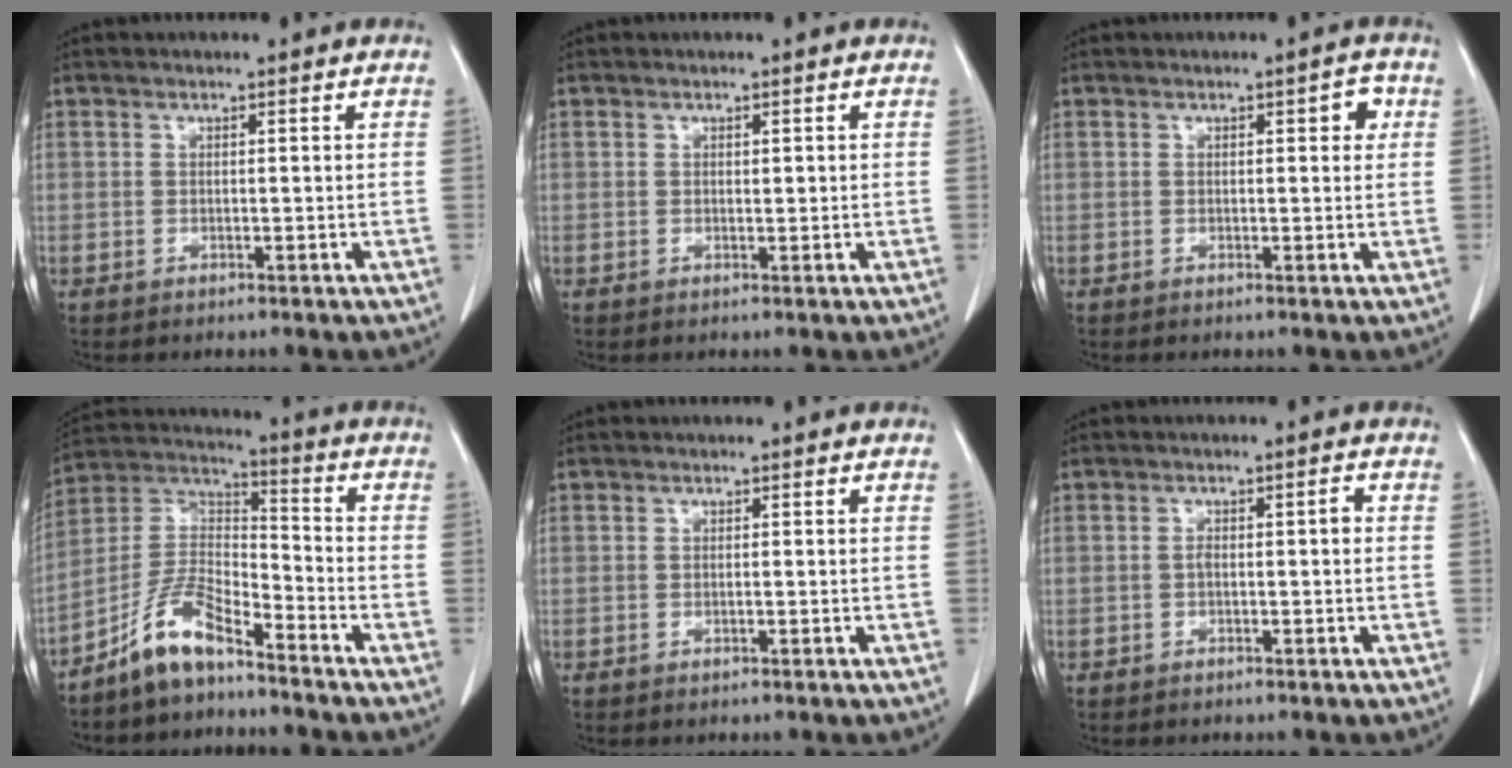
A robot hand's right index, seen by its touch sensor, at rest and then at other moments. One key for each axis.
{"total": 0.6, "fx": 0.3, "fy": 0.3, "fz": 0.5, "tx": -0.007, "ty": -0.002, "tz": 0.003}
{"total": 2.5, "fx": 0.9, "fy": 0.9, "fz": 2.1, "tx": -0.021, "ty": 0.004, "tz": 0.008}
{"total": 9.5, "fx": -7.3, "fy": 2.6, "fz": 5.5, "tx": -0.119, "ty": 0.018, "tz": -0.144}
{"total": 0.0}
{"total": 1.9, "fx": -0.2, "fy": 0.6, "fz": 1.8, "tx": -0.030, "ty": 0.003, "tz": -0.003}